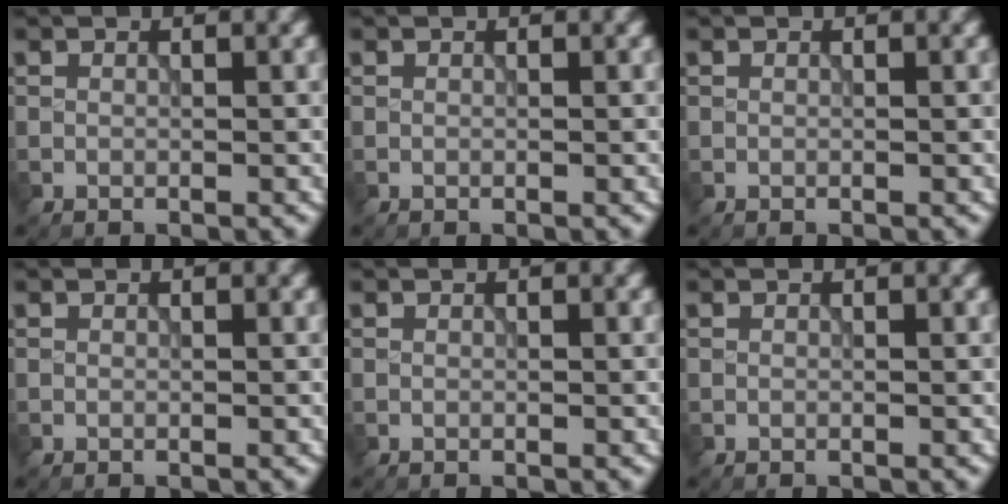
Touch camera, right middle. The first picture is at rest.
{"total": 0.0}
{"total": 0.0}
{"total": 0.0}
{"total": 0.0}
{"total": 0.0}